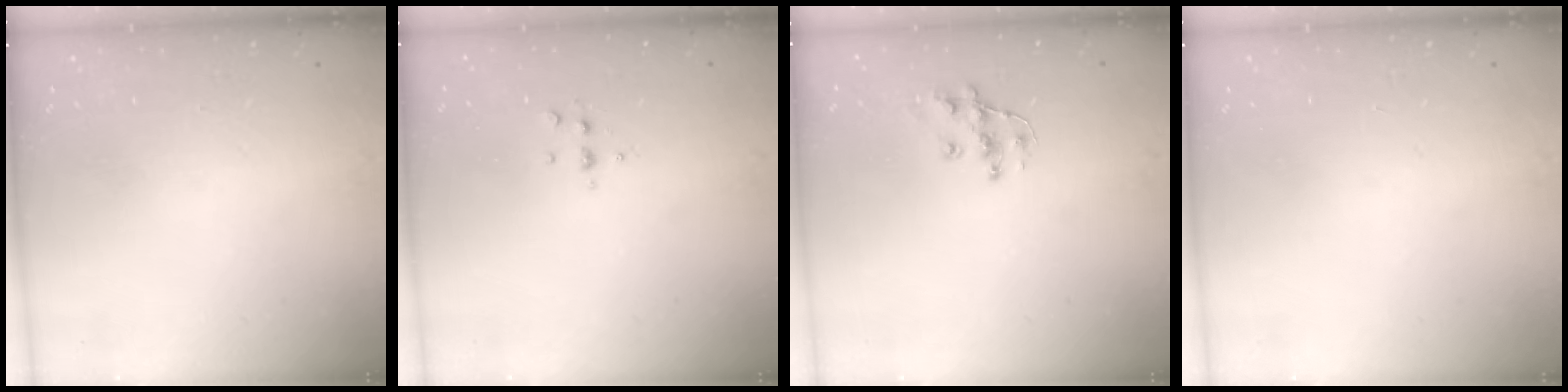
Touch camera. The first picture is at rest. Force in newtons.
{"total": 5.3, "press": 5.2, "slide": 1.0}
{"total": 8.8, "press": 8.8, "slide": 0.6}
{"total": 0.0}